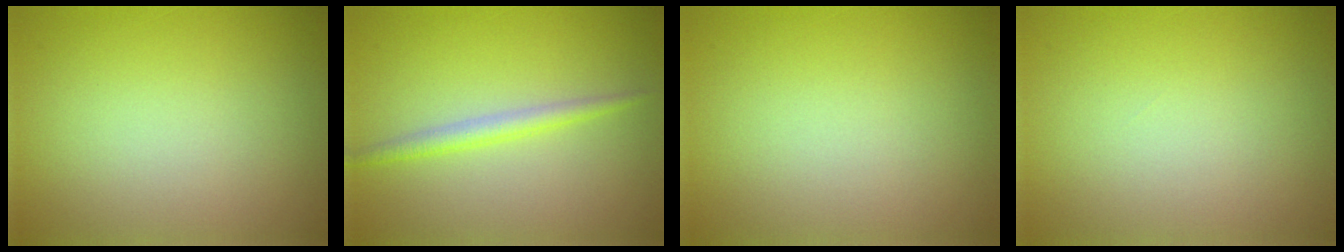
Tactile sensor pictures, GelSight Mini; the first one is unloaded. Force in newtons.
{"total": 1.8, "press": 1.8, "slide": 0.1}
{"total": 0.0}
{"total": 0.0}